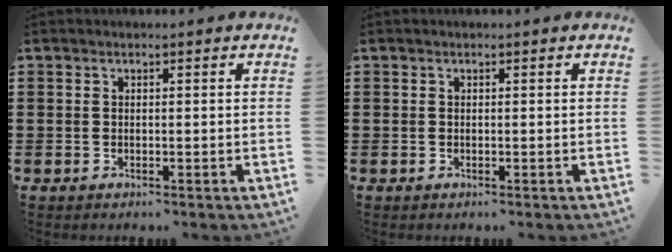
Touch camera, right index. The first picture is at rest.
{"total": 0.0}